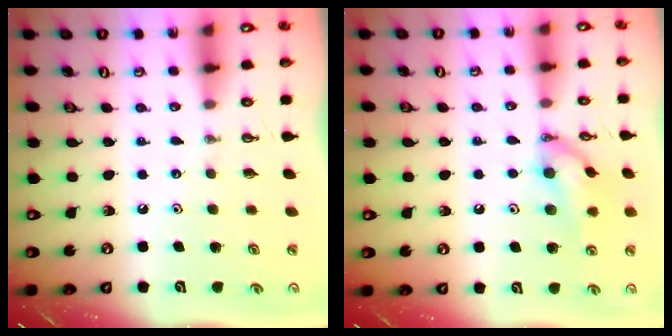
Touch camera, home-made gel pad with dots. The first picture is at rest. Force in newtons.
{"total": 12.6, "press": 12.4, "slide": 1.8}